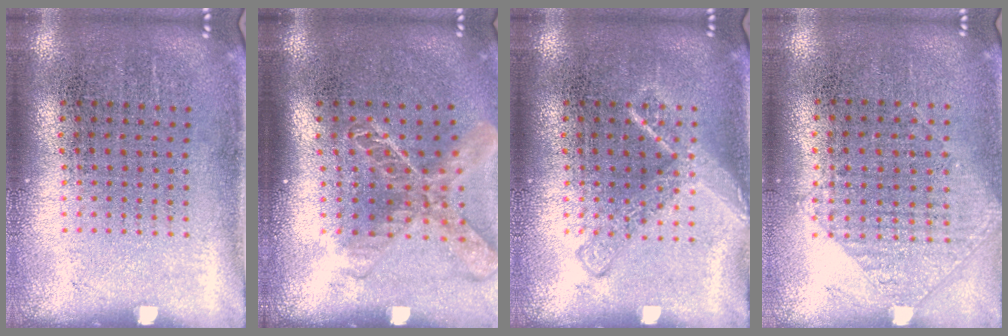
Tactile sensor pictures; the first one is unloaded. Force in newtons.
{"total": 2.0, "press": 1.5, "slide": 1.3}
{"total": 2.4, "press": 2.4, "slide": 0.4}
{"total": 0.9, "press": 0.9, "slide": 0.3}